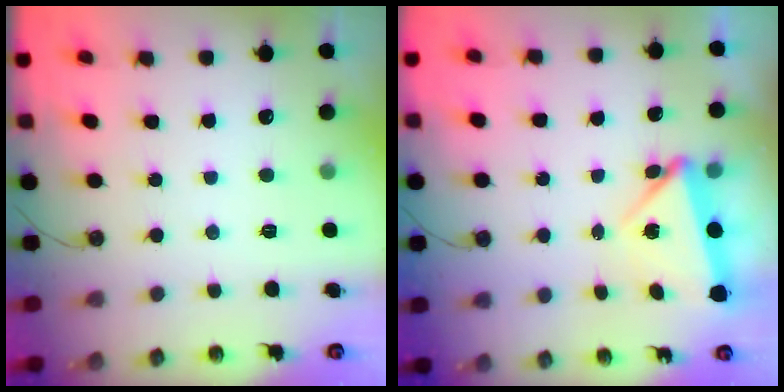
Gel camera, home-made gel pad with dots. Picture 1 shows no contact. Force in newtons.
{"total": 10.9, "press": 5.3, "slide": 9.5}